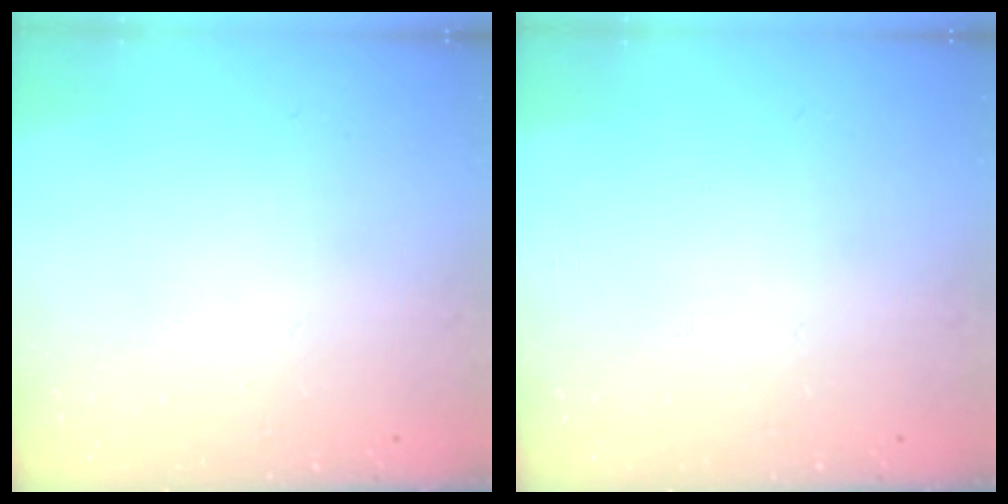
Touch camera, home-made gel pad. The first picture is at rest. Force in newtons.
{"total": 0.0}